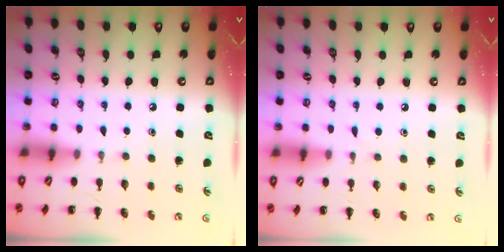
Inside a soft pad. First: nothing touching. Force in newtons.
{"total": 2.8, "press": 2.6, "slide": 1.0}